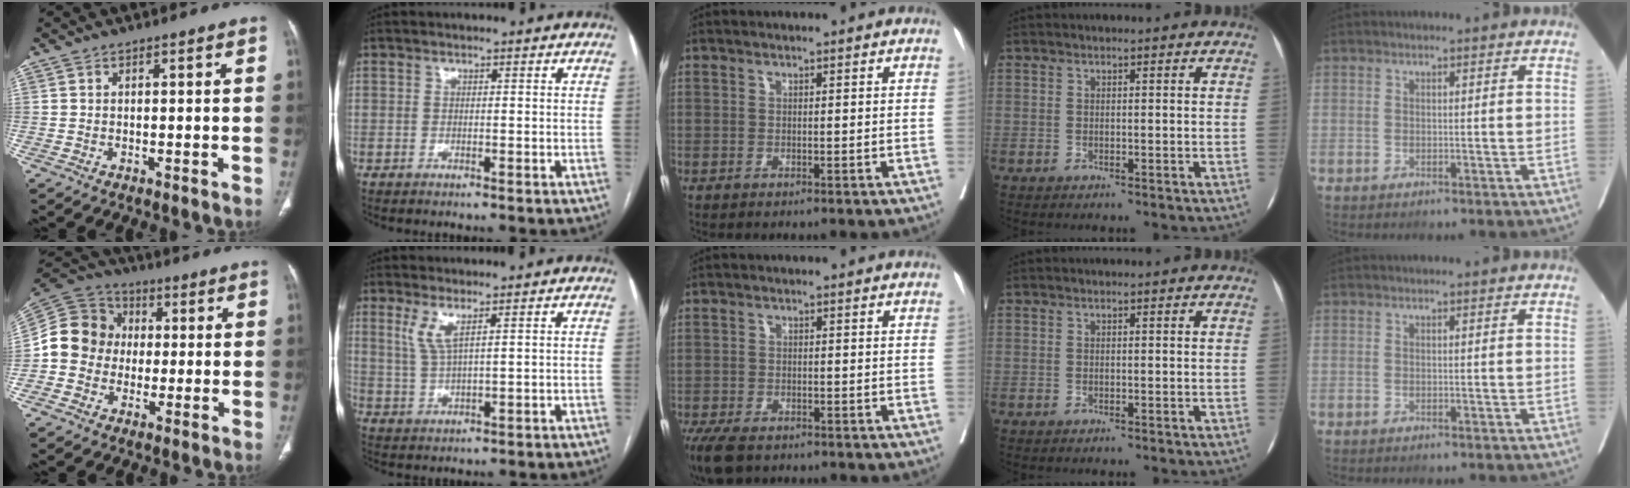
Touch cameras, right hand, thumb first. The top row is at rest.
{"thumb": {"total": 12.3, "force": [-0.7, 11.2, 5.1], "torque": [-0.080, 0.034, -0.022]}, "index": {"total": 3.9, "force": [2.0, 0.4, 3.4], "torque": [-0.081, -0.001, 0.049]}, "middle": {"total": 7.7, "force": [-5.5, 3.5, 4.1], "torque": [-0.081, -0.013, -0.088]}}